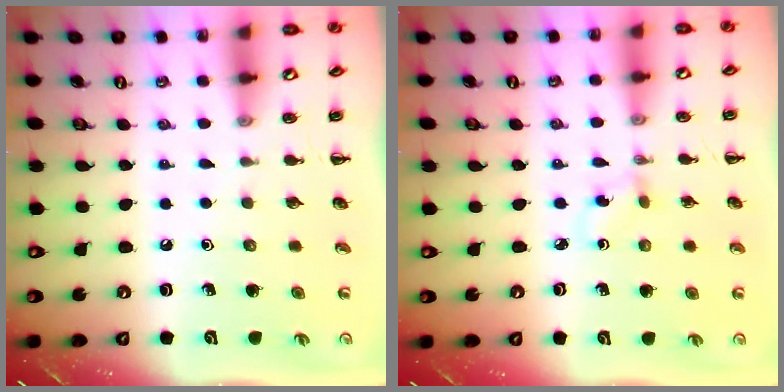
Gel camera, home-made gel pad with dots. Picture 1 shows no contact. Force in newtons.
{"total": 1.5, "press": 1.3, "slide": 0.8}